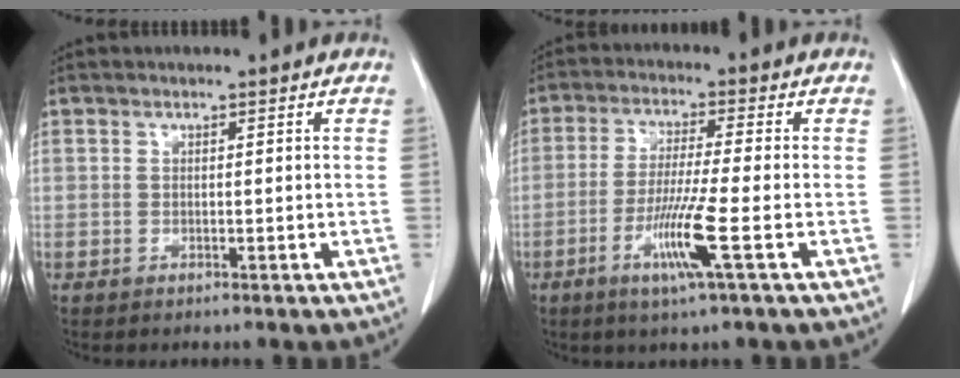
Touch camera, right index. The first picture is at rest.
{"total": 8.2, "force": [-3.1, -0.9, 7.5], "torque": [-0.148, -0.019, -0.063]}